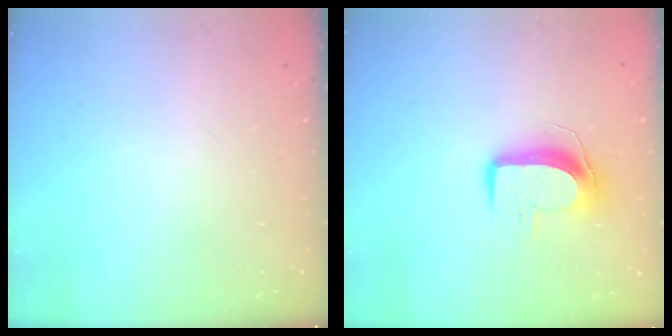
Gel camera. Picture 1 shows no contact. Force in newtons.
{"total": 9.2, "press": 9.2, "slide": 0.7}